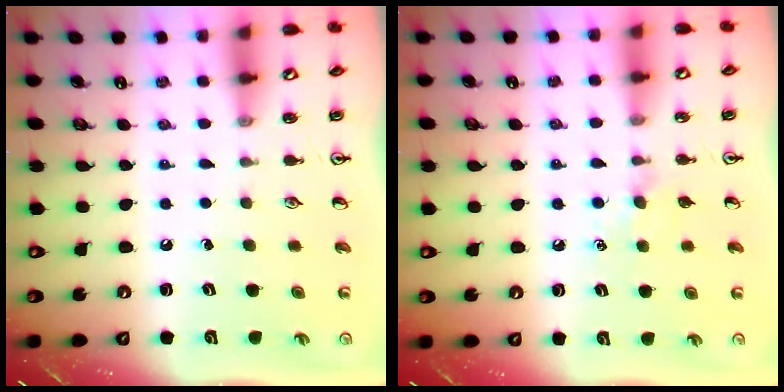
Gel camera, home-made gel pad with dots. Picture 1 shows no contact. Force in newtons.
{"total": 3.5, "press": 3.4, "slide": 0.5}